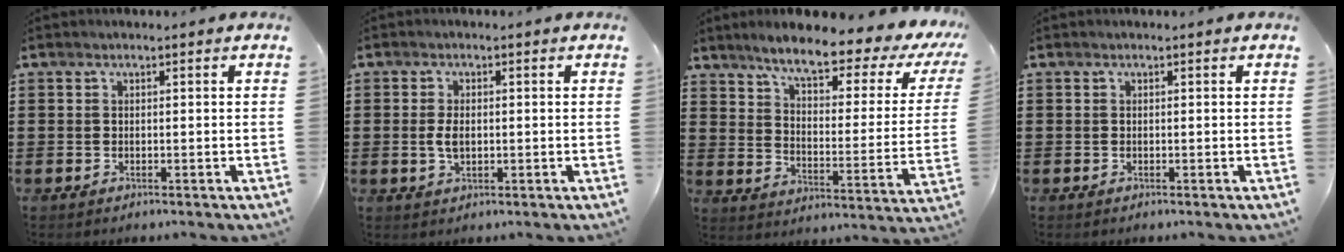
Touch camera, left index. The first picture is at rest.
{"total": 3.1, "force": [0.0, 1.6, 2.7], "torque": [-0.060, 0.001, -0.004]}
{"total": 8.0, "force": [6.3, 0.7, 4.8], "torque": [-0.104, -0.040, 0.096]}
{"total": 0.0}